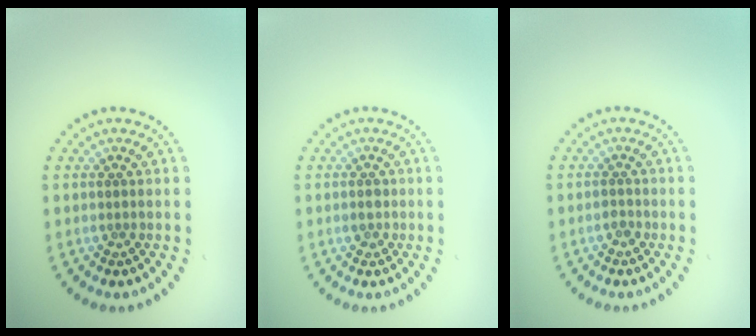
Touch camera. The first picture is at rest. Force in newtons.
{"total": 1.1, "press": 1.1, "slide": 0.1}
{"total": 0.8, "press": 0.8, "slide": 0.3}